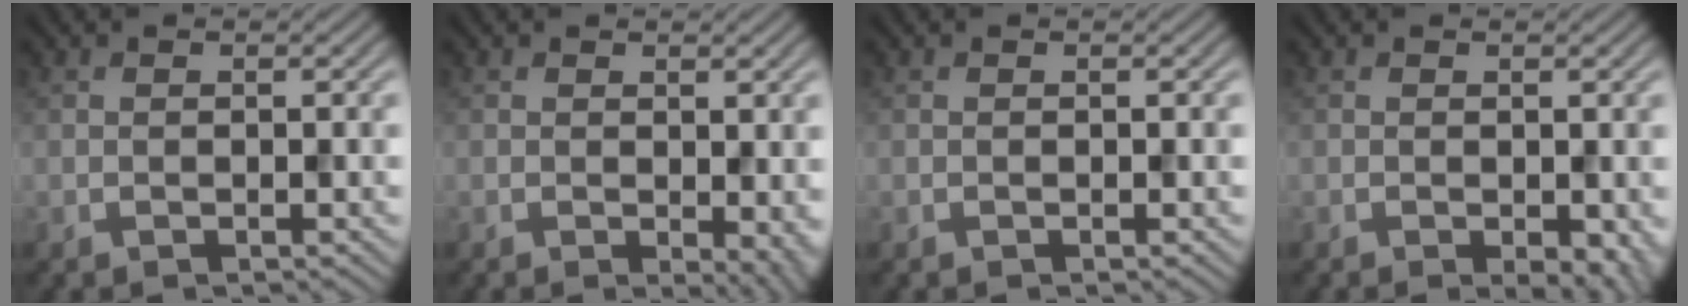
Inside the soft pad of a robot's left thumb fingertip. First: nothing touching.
{"total": 3.0, "force": [-0.2, 1.5, 2.6], "torque": [-0.026, -0.008, -0.001]}
{"total": 0.0}
{"total": 3.0, "force": [-1.0, 1.5, 2.4], "torque": [-0.031, -0.015, -0.007]}